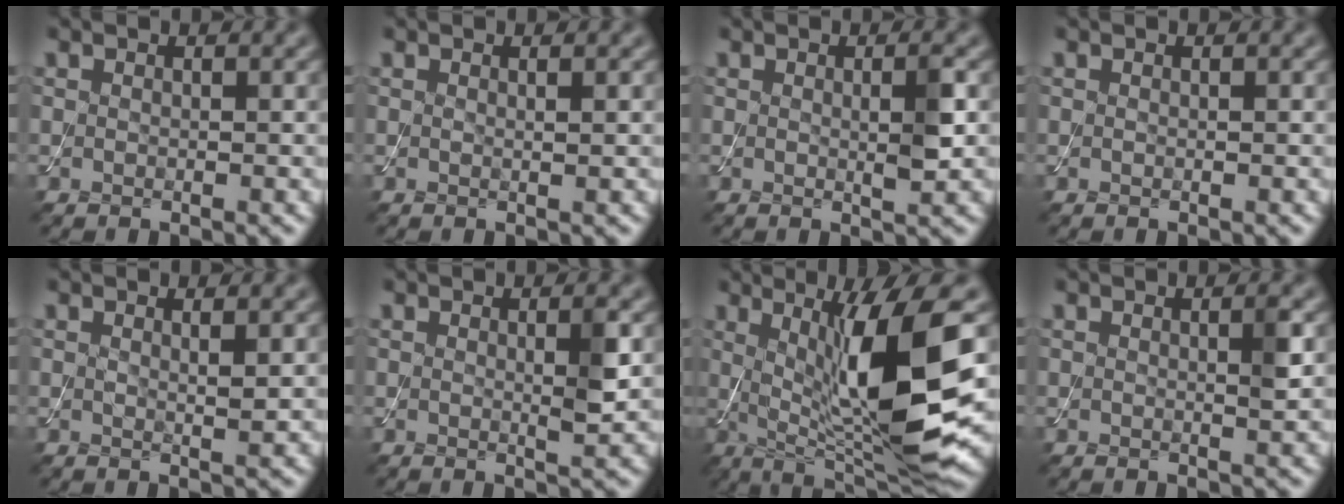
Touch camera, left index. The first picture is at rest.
{"total": 0.7, "force": [0.2, 0.2, 0.6], "torque": [-0.006, 0.001, 0.002]}
{"total": 2.1, "force": [0.2, 0.2, 2.1], "torque": [-0.034, -0.003, 0.000]}
{"total": 0.0}
{"total": 1.3, "force": [0.5, 0.3, 1.2], "torque": [-0.013, -0.002, 0.005]}
{"total": 1.9, "force": [0.3, 0.2, 1.9], "torque": [-0.029, -0.003, 0.000]}
{"total": 11.4, "force": [1.2, 2.4, 11.1], "torque": [-0.174, -0.011, 0.029]}
{"total": 1.1, "force": [0.2, 0.0, 1.1], "torque": [-0.015, 0.000, 0.000]}